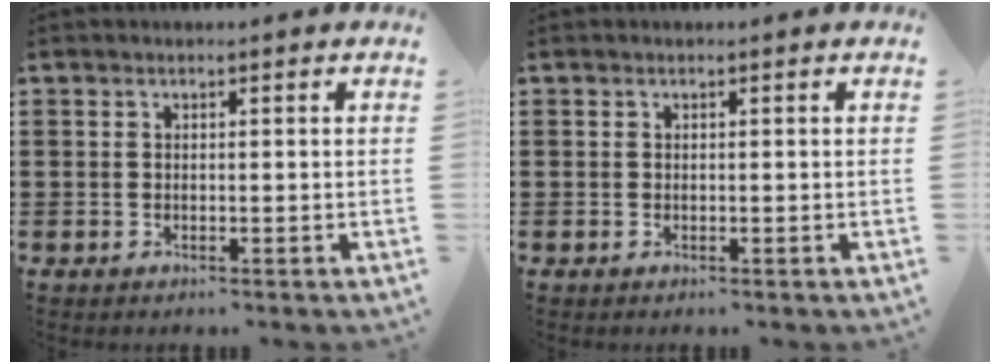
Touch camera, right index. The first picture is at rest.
{"total": 0.0}